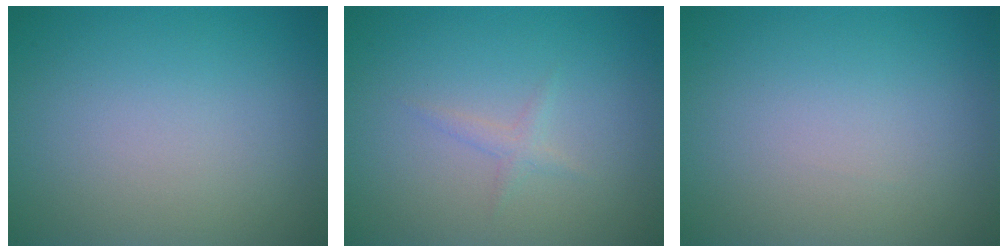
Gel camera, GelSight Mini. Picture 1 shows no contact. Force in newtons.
{"total": 0.5, "press": 0.5, "slide": 0.0}
{"total": 0.0}